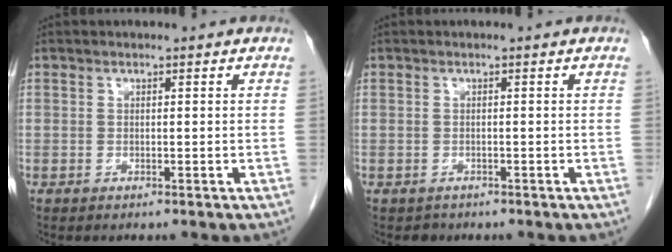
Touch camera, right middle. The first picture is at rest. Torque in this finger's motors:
{"motor_torque": [0.27, -0.06, -0.04, -0.01]}